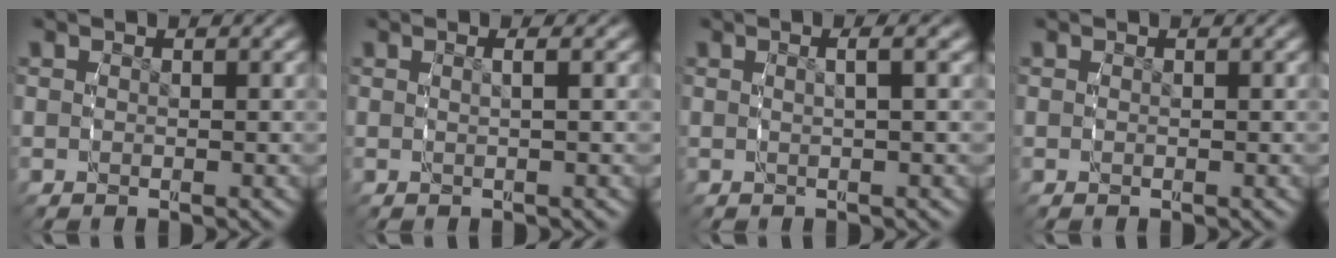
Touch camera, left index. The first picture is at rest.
{"total": 1.1, "force": [0.2, -0.5, 0.9], "torque": [-0.016, 0.001, 0.005]}
{"total": 1.6, "force": [0.4, -0.3, 1.5], "torque": [-0.021, 0.005, 0.007]}
{"total": 0.0}